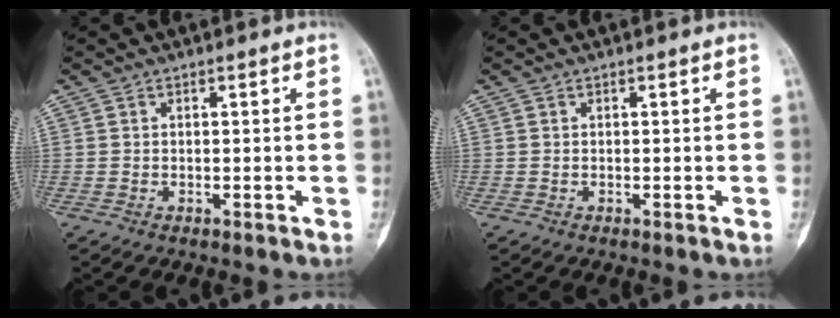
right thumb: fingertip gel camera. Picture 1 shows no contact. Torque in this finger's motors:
{"motor_torque": [0.56, 0.01, 0.28, -0.12, -0.02]}